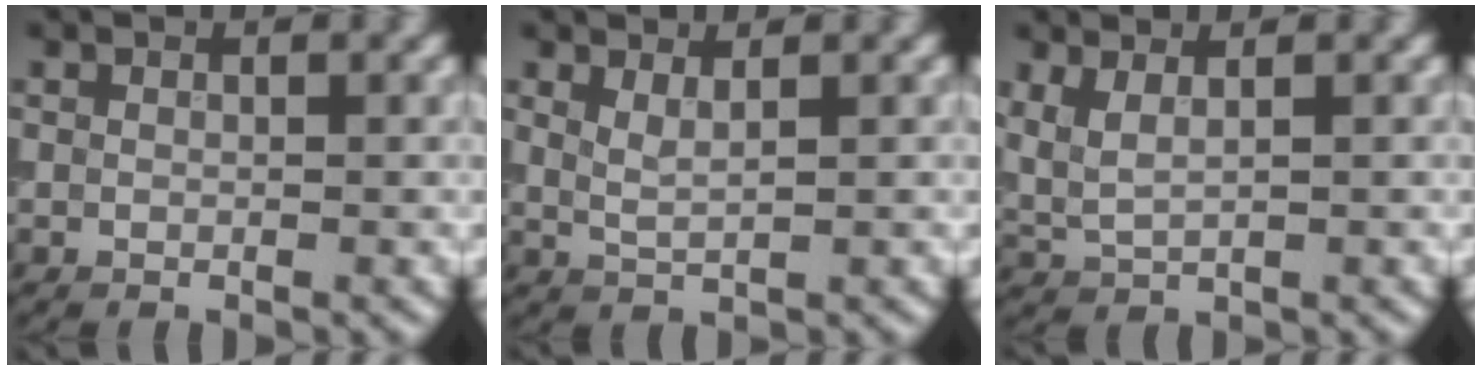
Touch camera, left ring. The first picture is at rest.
{"total": 1.6, "force": [1.0, 0.5, 1.2], "torque": [-0.022, -0.004, 0.020]}
{"total": 2.3, "force": [1.2, 0.7, 1.8], "torque": [-0.043, -0.003, 0.030]}